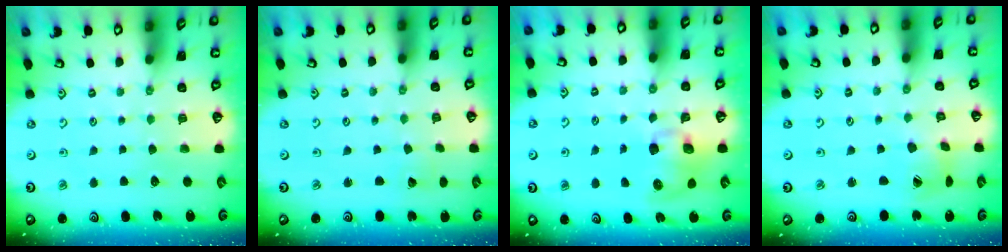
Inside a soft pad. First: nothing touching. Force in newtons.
{"total": 1.5, "press": 1.5, "slide": 0.0}
{"total": 8.6, "press": 8.5, "slide": 1.5}
{"total": 6.1, "press": 6.0, "slide": 0.4}